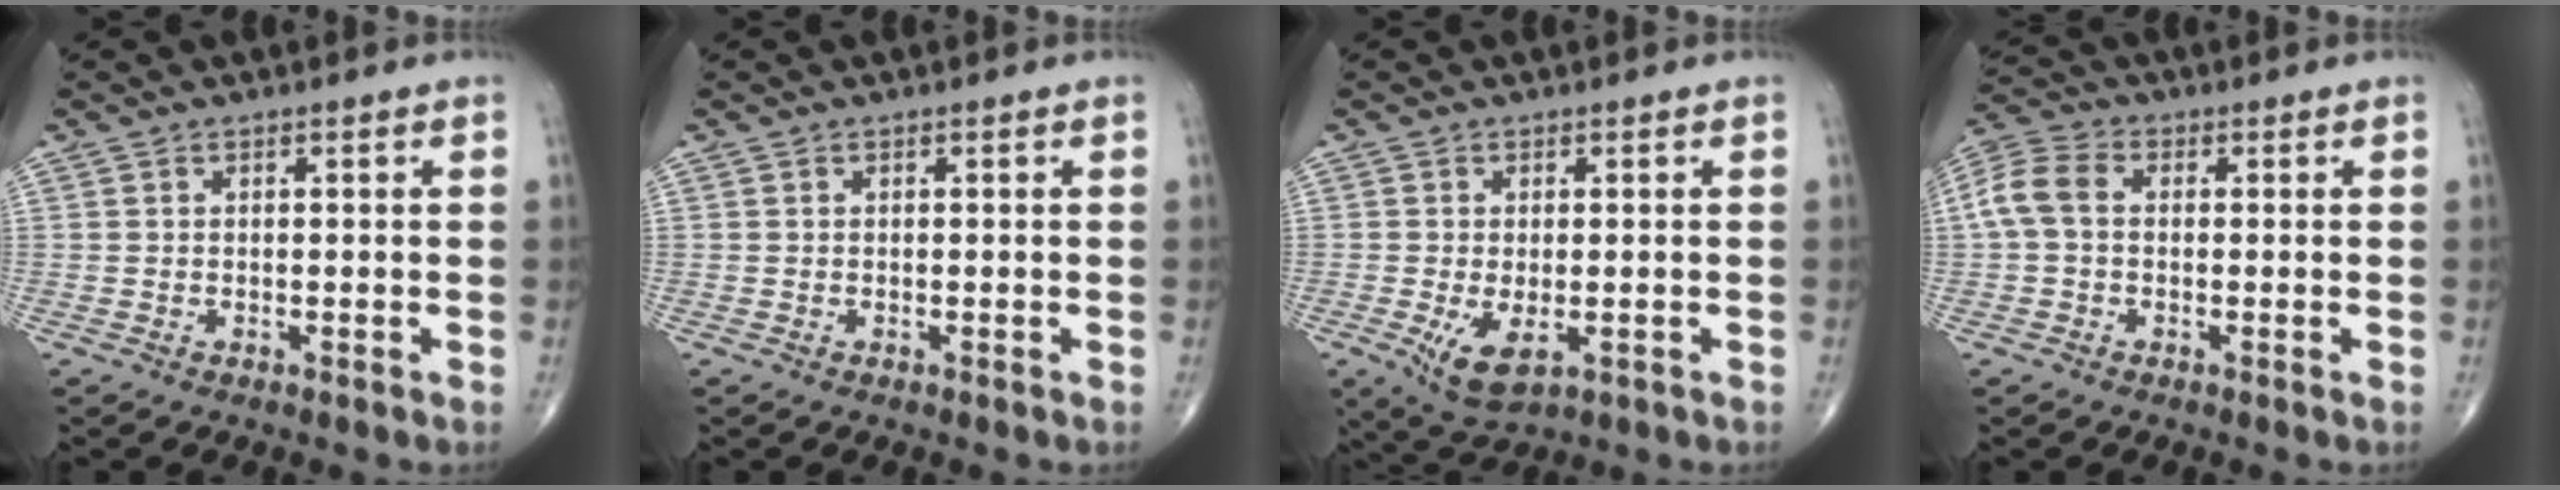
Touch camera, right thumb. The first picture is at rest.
{"total": 0.0}
{"total": 6.0, "force": [-1.6, 2.9, 5.1], "torque": [-0.092, -0.015, -0.018]}
{"total": 6.8, "force": [0.2, 4.8, 4.8], "torque": [-0.106, 0.022, -0.005]}